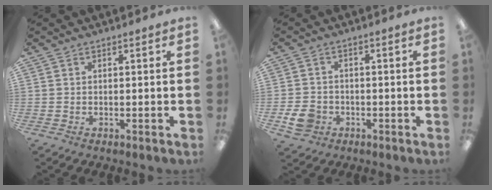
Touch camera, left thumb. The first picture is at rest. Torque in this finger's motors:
{"motor_torque": [-0.50, 0.42, -0.04, 0.24, 0.04]}